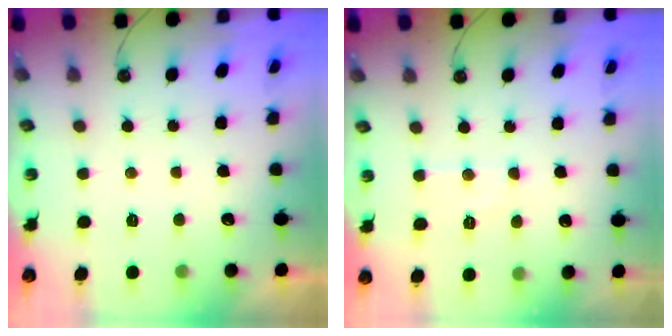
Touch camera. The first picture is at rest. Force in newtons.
{"total": 6.2, "press": 6.2, "slide": 0.3}